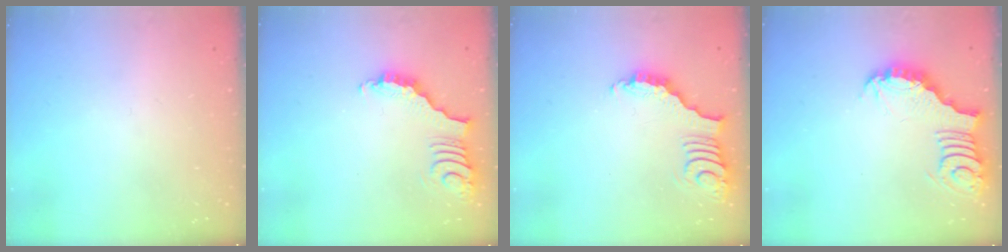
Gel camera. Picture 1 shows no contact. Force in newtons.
{"total": 3.9, "press": 3.8, "slide": 0.7}
{"total": 3.8, "press": 3.7, "slide": 0.5}
{"total": 3.7, "press": 3.6, "slide": 0.6}